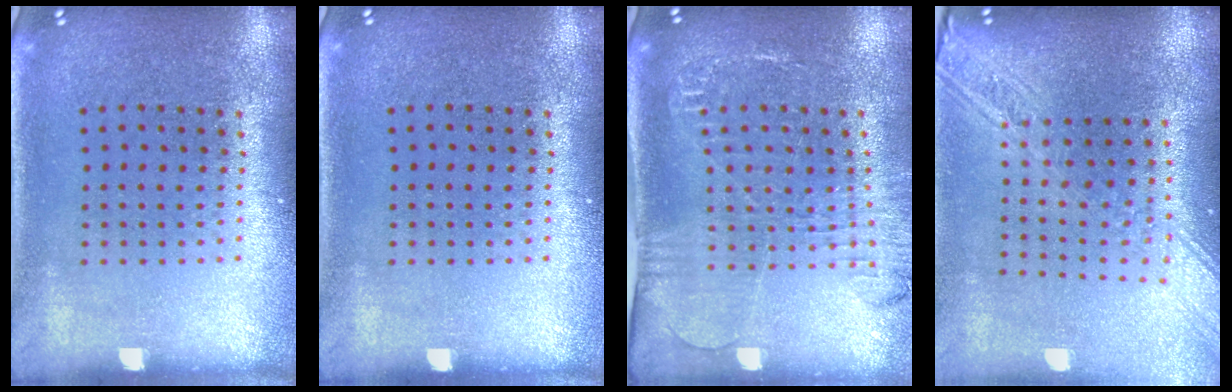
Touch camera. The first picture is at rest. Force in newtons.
{"total": 0.0}
{"total": 1.9, "press": 1.9, "slide": 0.3}
{"total": 2.7, "press": 2.1, "slide": 1.6}